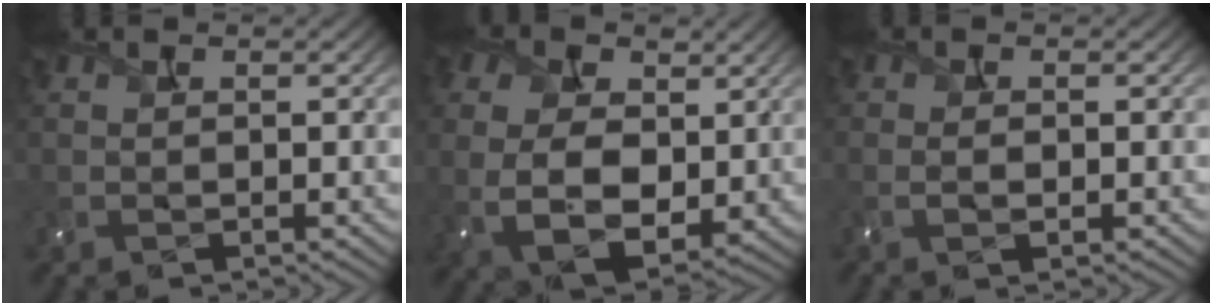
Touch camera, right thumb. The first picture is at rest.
{"total": 10.9, "force": [1.0, 7.2, 8.1], "torque": [-0.207, -0.005, 0.027]}
{"total": 1.5, "force": [-0.6, 0.4, 1.4], "torque": [-0.027, -0.002, -0.010]}